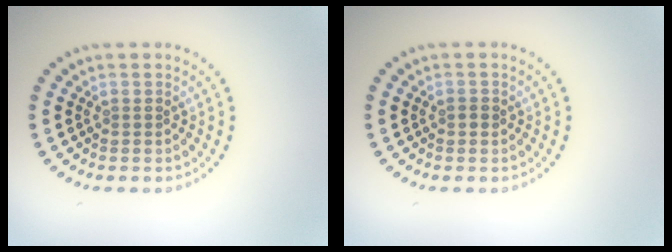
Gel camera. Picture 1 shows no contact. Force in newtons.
{"total": 0.7, "press": 0.7, "slide": 0.1}